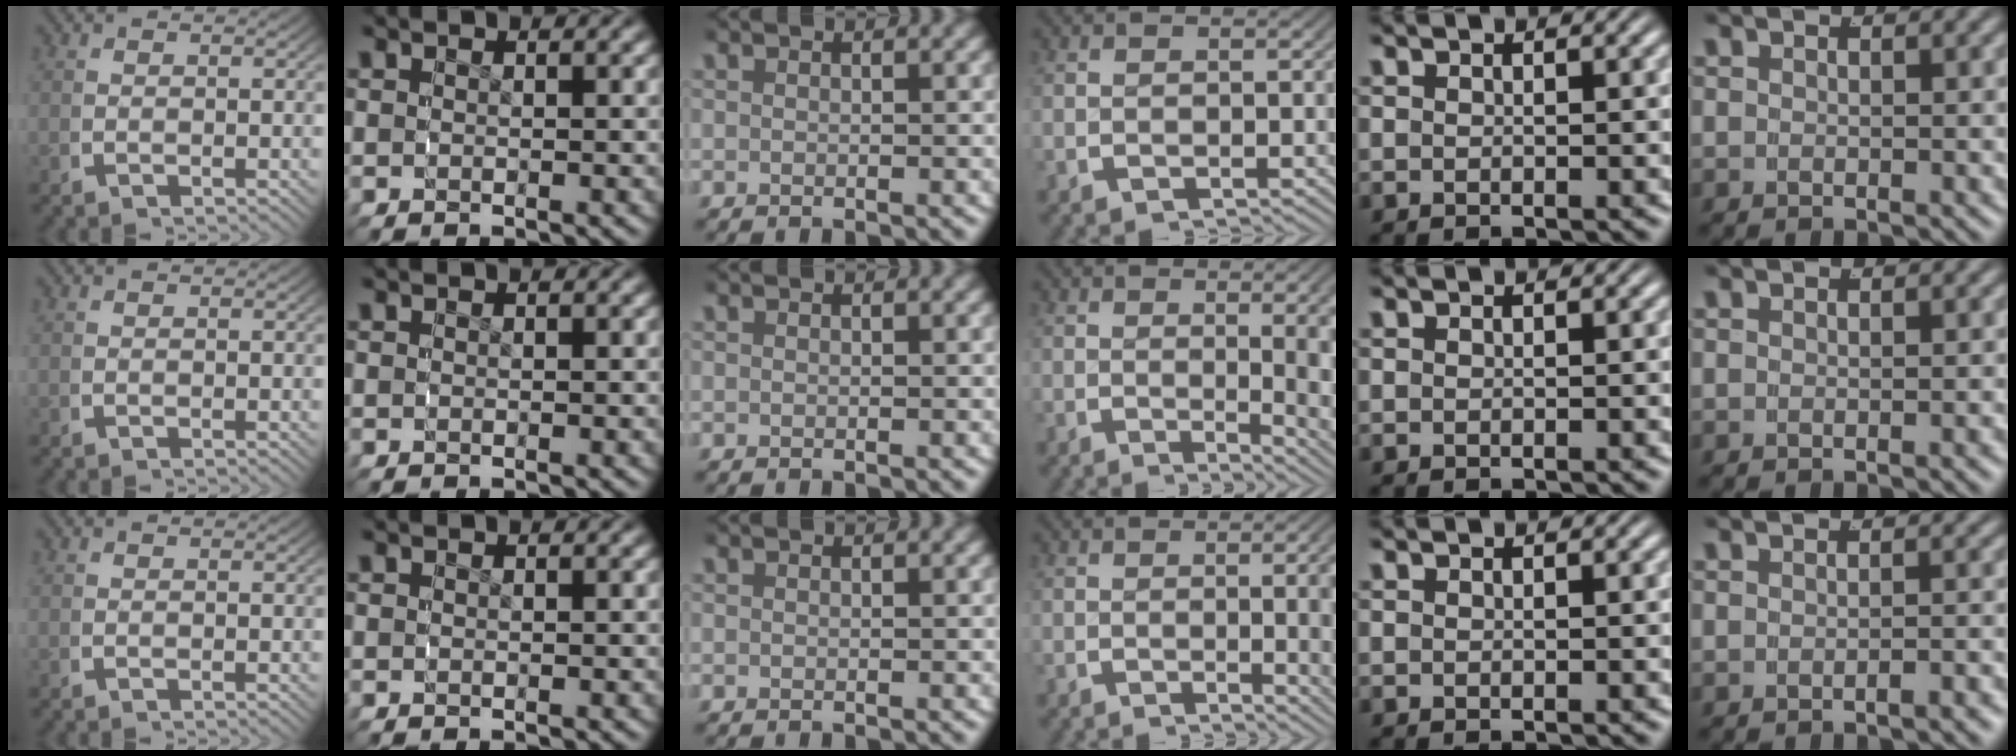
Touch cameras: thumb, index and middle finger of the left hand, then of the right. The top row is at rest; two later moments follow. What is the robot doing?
{"motion": "grasp_and_lifting", "object": "dispenser bottle"}